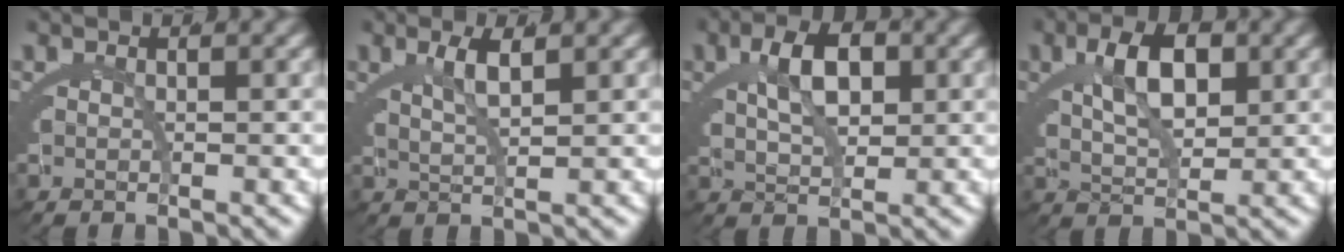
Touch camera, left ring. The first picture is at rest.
{"total": 2.5, "force": [1.1, 0.5, 2.3], "torque": [-0.045, -0.007, 0.027]}
{"total": 4.9, "force": [1.2, 2.4, 4.1], "torque": [-0.069, -0.003, 0.028]}
{"total": 5.4, "force": [1.2, 2.7, 4.5], "torque": [-0.078, -0.006, 0.029]}